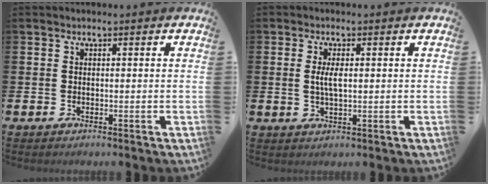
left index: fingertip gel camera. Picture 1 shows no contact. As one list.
[{"total": 3.0, "force": [0.6, 1.0, 2.7], "torque": [-0.050, 0.002, 0.006]}]